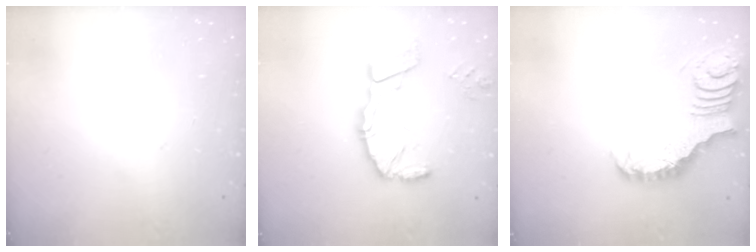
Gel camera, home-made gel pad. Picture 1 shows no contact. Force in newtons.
{"total": 13.8, "press": 13.7, "slide": 1.9}
{"total": 3.6, "press": 3.5, "slide": 0.5}